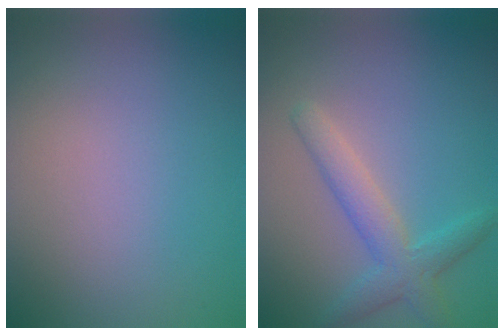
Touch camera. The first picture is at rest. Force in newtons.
{"total": 3.5, "press": 3.5, "slide": 0.1}